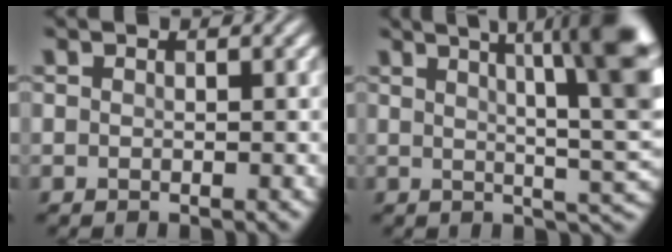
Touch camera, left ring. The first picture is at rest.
{"total": 12.5, "force": [4.9, 3.6, 11.0], "torque": [-0.118, 0.025, 0.057]}